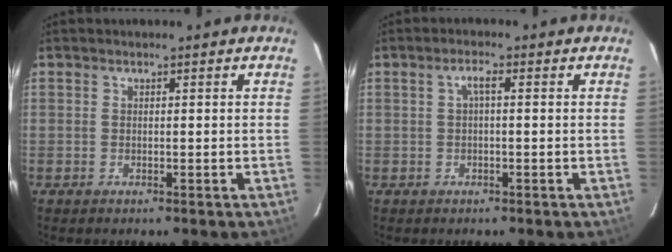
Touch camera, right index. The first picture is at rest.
{"total": 1.7, "force": [0.1, 0.3, 1.7], "torque": [-0.032, 0.007, 0.000]}